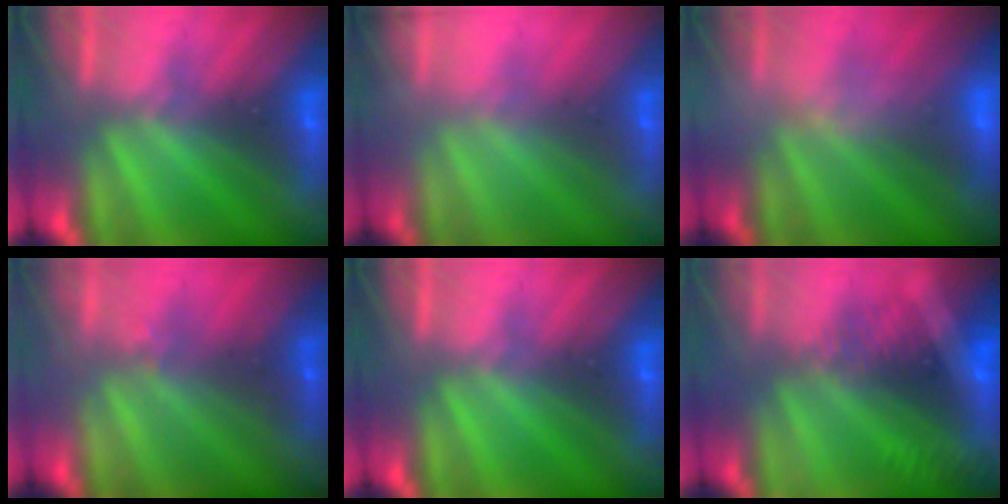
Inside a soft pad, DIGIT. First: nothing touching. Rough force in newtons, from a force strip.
{"total": 1.7}
{"total": 2.4}
{"total": 2.3}
{"total": 0.0}
{"total": 7.9}